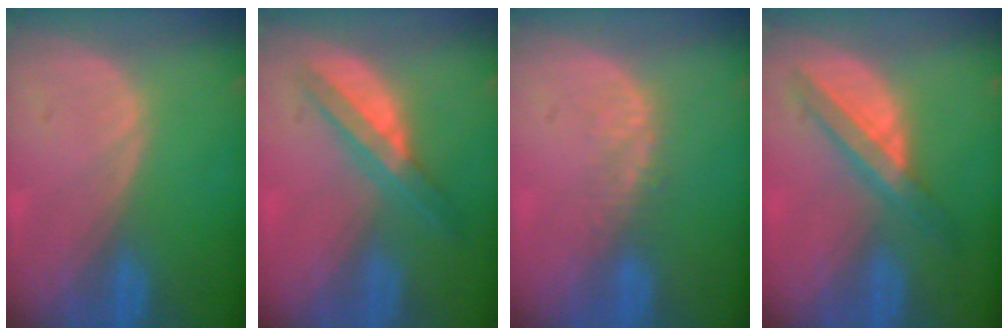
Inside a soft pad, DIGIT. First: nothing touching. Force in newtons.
{"total": 6.0, "press": 5.4, "slide": 2.7}
{"total": 2.9, "press": 2.3, "slide": 1.8}
{"total": 5.7, "press": 5.6, "slide": 1.3}